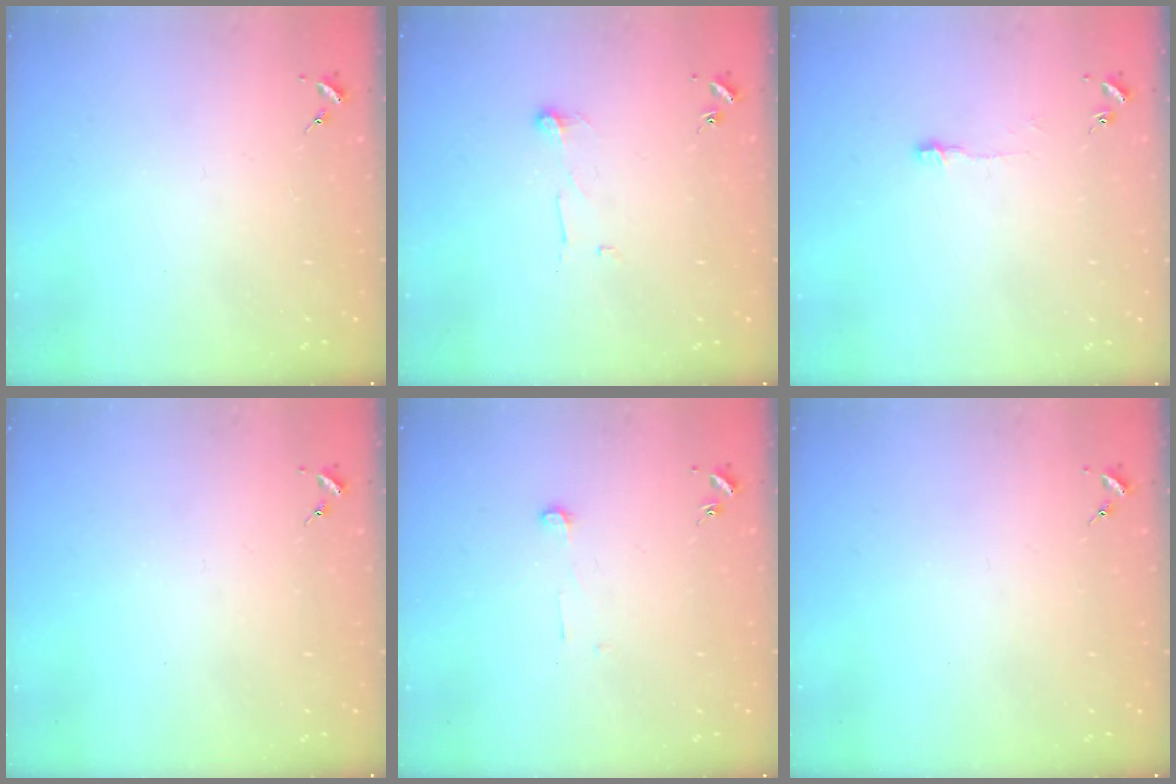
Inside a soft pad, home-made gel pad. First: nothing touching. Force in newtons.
{"total": 5.6, "press": 5.6, "slide": 0.3}
{"total": 3.8, "press": 3.8, "slide": 0.2}
{"total": 0.0}
{"total": 3.4, "press": 3.4, "slide": 0.4}
{"total": 0.0}